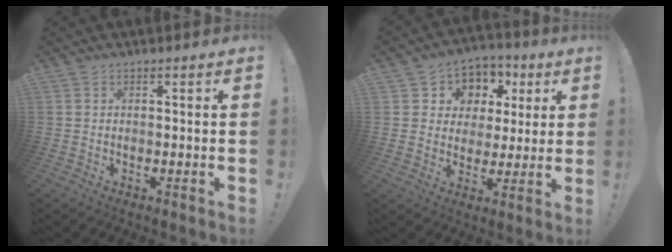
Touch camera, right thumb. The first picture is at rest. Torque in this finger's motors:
{"motor_torque": [-0.22, 0.47, -0.08, 0.16, 0.08]}